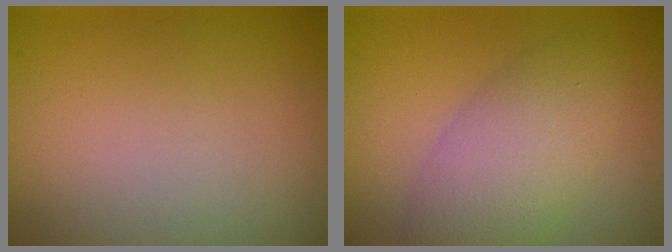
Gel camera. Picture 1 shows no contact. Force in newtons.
{"total": 5.3, "press": 5.3, "slide": 0.3}